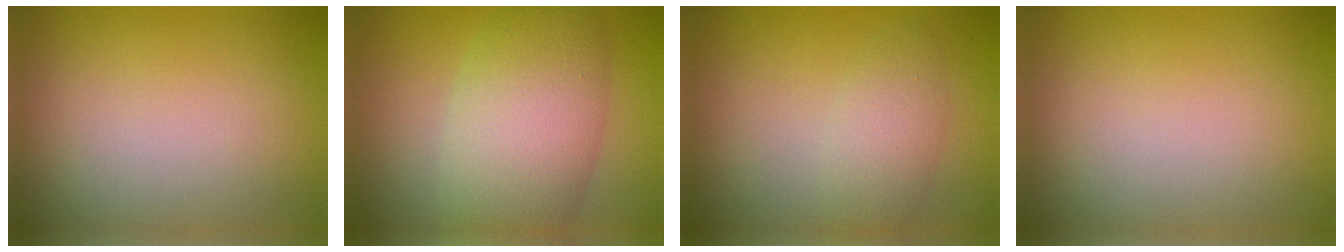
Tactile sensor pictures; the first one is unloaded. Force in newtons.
{"total": 8.6, "press": 8.6, "slide": 0.6}
{"total": 2.8, "press": 2.8, "slide": 0.1}
{"total": 0.0}